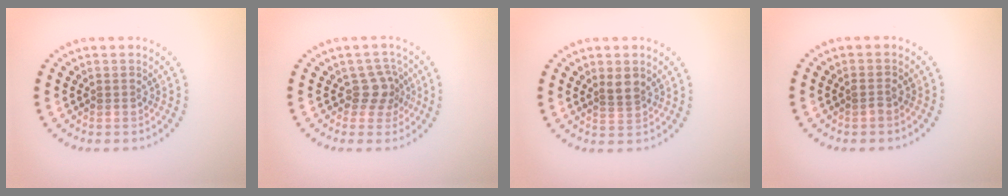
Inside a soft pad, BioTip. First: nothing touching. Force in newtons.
{"total": 2.4, "press": 1.8, "slide": 1.6}
{"total": 1.9, "press": 1.6, "slide": 0.9}
{"total": 0.5, "press": 0.5, "slide": 0.2}